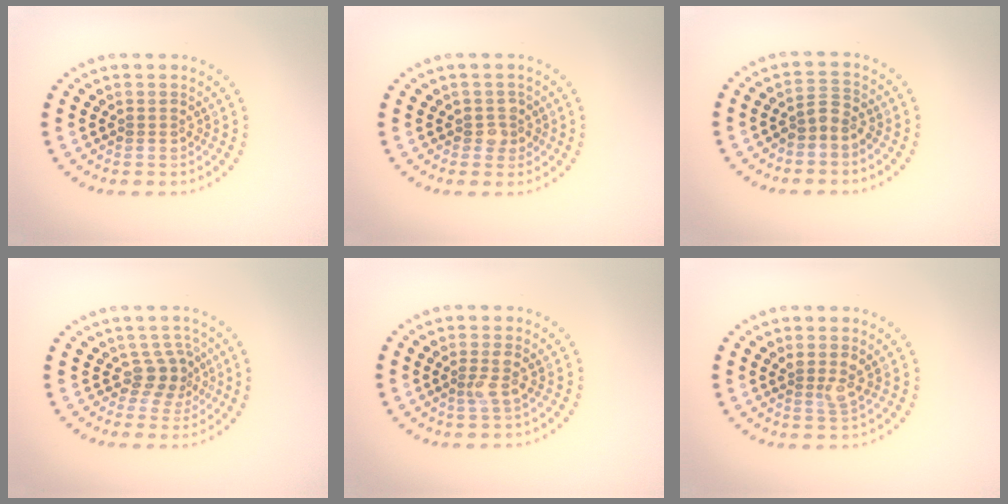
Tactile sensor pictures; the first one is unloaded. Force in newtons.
{"total": 1.6, "press": 1.4, "slide": 0.9}
{"total": 1.9, "press": 1.4, "slide": 1.2}
{"total": 2.4, "press": 1.8, "slide": 1.5}
{"total": 1.3, "press": 1.0, "slide": 0.8}
{"total": 1.6, "press": 1.3, "slide": 0.9}